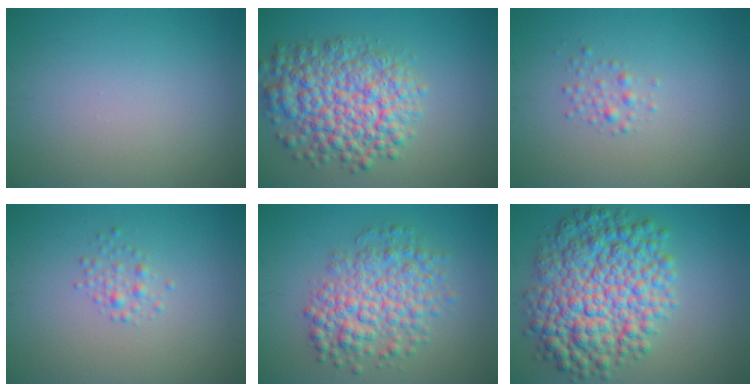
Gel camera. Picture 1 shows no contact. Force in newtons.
{"total": 8.1, "press": 8.1, "slide": 0.2}
{"total": 1.2, "press": 1.2, "slide": 0.1}
{"total": 1.3, "press": 1.3, "slide": 0.0}
{"total": 6.2, "press": 6.2, "slide": 0.1}
{"total": 10.7, "press": 10.7, "slide": 0.1}